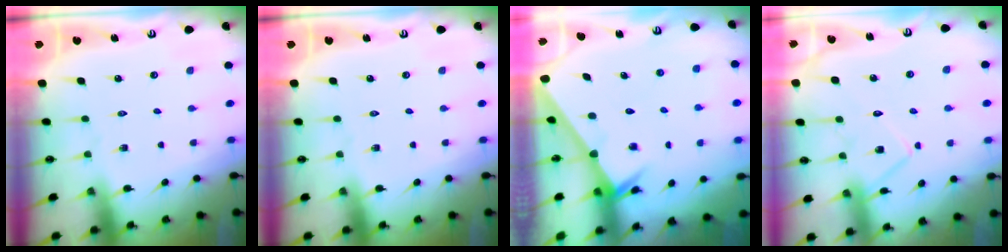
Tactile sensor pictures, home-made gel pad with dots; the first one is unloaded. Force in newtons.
{"total": 0.0}
{"total": 2.7, "press": 2.7, "slide": 0.0}
{"total": 11.8, "press": 11.8, "slide": 0.7}